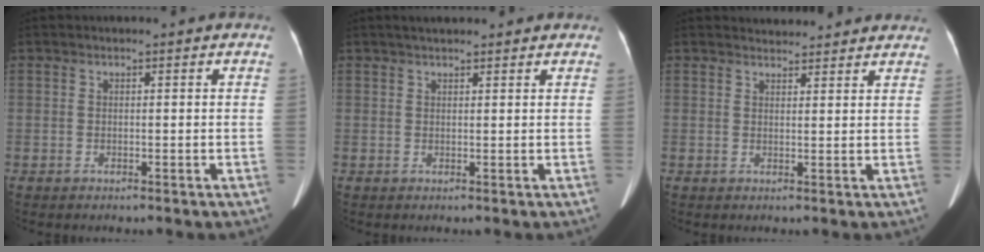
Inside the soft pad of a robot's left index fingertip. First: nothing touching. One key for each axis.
{"total": 5.1, "fx": 4.3, "fy": 1.2, "fz": 2.5, "tx": -0.032, "ty": 0.034, "tz": 0.061}
{"total": 6.7, "fx": 6.4, "fy": 1.6, "fz": 1.0, "tx": -0.003, "ty": 0.019, "tz": 0.063}